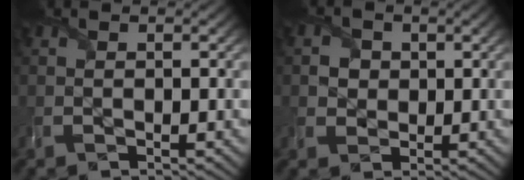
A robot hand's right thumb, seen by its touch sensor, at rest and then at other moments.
{"total": 2.5, "force": [0.4, 2.3, 1.0], "torque": [-0.025, -0.002, 0.000]}